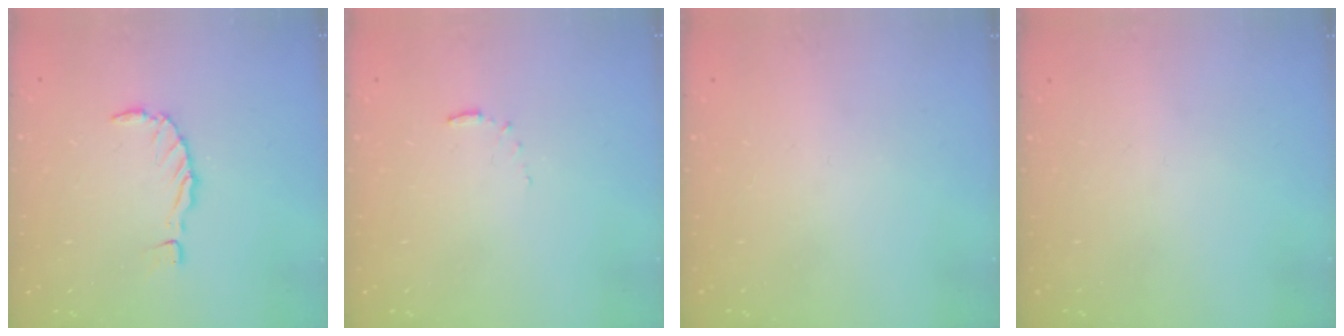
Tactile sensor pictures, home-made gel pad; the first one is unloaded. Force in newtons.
{"total": 3.6, "press": 3.6, "slide": 0.4}
{"total": 1.5, "press": 1.5, "slide": 0.1}
{"total": 0.0}